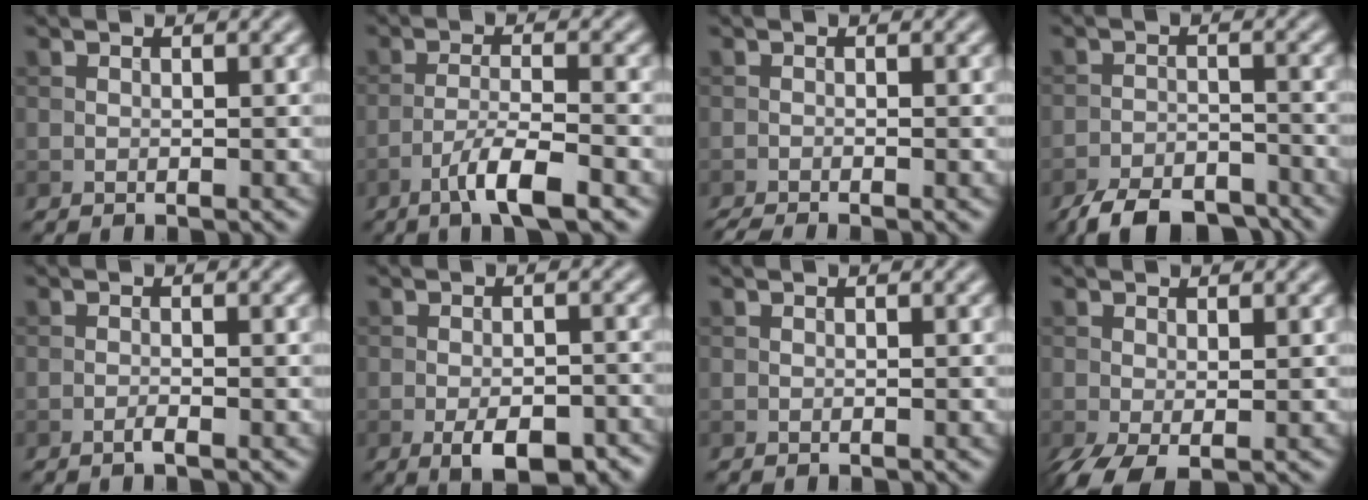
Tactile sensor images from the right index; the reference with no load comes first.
{"total": 5.0, "force": [-3.1, 0.8, 3.8], "torque": [-0.068, 0.005, -0.060]}
{"total": 2.6, "force": [-2.1, 0.3, 1.5], "torque": [-0.027, -0.001, -0.041]}
{"total": 7.0, "force": [-5.8, 2.5, 3.0], "torque": [-0.046, -0.010, -0.103]}
{"total": 0.8, "force": [-0.6, 0.1, 0.6], "torque": [-0.012, 0.003, -0.012]}
{"total": 5.7, "force": [-3.1, 2.2, 4.3], "torque": [-0.066, -0.002, -0.040]}
{"total": 0.0}
{"total": 2.8, "force": [-1.1, 1.2, 2.4], "torque": [-0.055, -0.011, -0.019]}